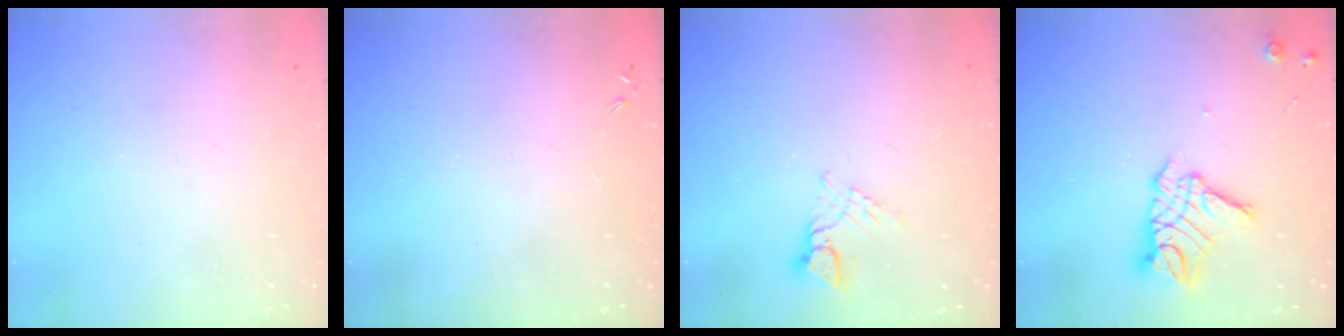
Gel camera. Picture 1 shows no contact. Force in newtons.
{"total": 0.0}
{"total": 4.8, "press": 4.8, "slide": 0.2}
{"total": 11.0, "press": 11.0, "slide": 1.1}